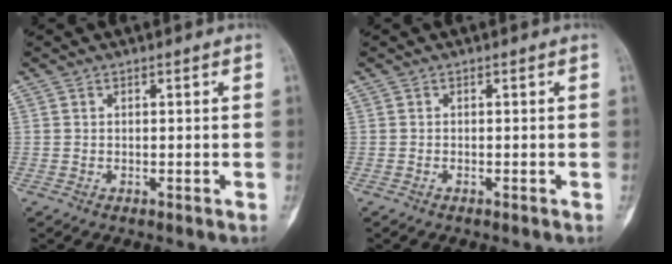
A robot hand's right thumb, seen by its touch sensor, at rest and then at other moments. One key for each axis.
{"total": 0.0}